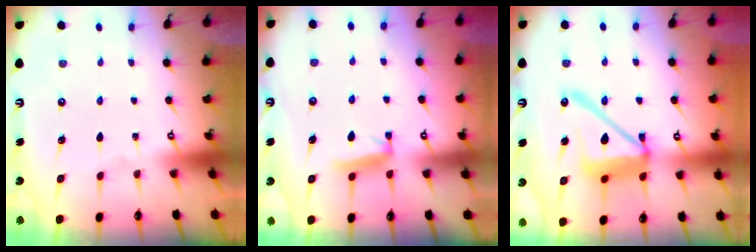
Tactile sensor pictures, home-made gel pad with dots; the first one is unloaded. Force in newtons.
{"total": 6.1, "press": 6.0, "slide": 0.7}
{"total": 14.6, "press": 14.5, "slide": 1.8}